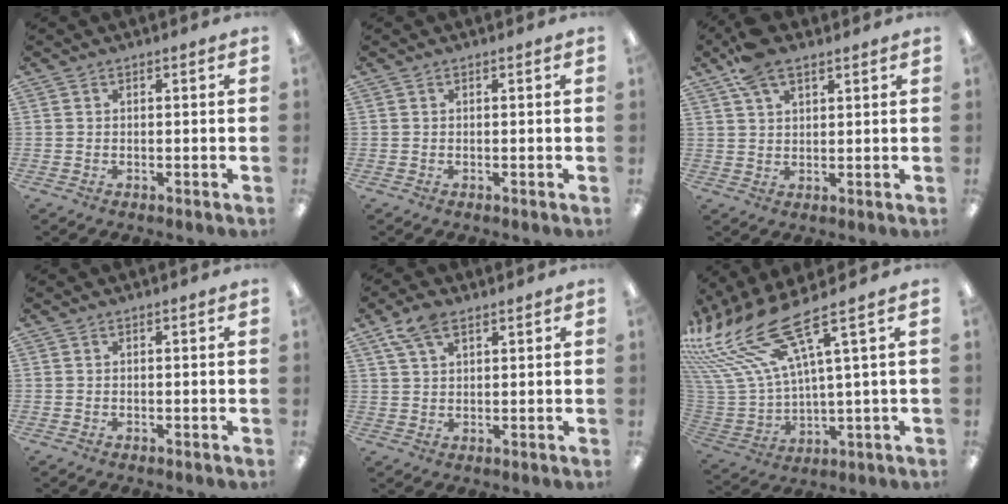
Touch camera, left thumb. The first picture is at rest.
{"total": 0.0}
{"total": 7.3, "force": [4.7, 3.3, 4.4], "torque": [-0.080, -0.014, 0.087]}
{"total": 0.0}
{"total": 6.6, "force": [4.2, 3.2, 3.9], "torque": [-0.077, -0.007, 0.078]}
{"total": 20.0, "force": [12.4, 6.7, 14.2], "torque": [-0.291, -0.080, 0.213]}